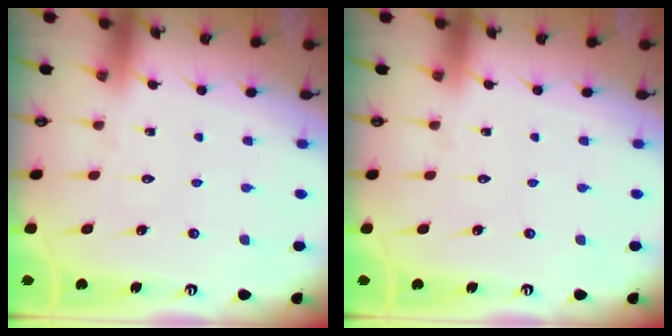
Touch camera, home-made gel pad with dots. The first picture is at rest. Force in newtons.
{"total": 0.0}